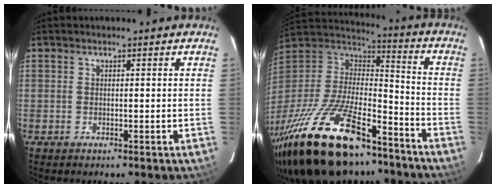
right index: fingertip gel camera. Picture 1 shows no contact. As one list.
[{"total": 34.6, "force": [-23.6, 13.6, 21.4], "torque": [-0.441, -0.037, -0.375]}]